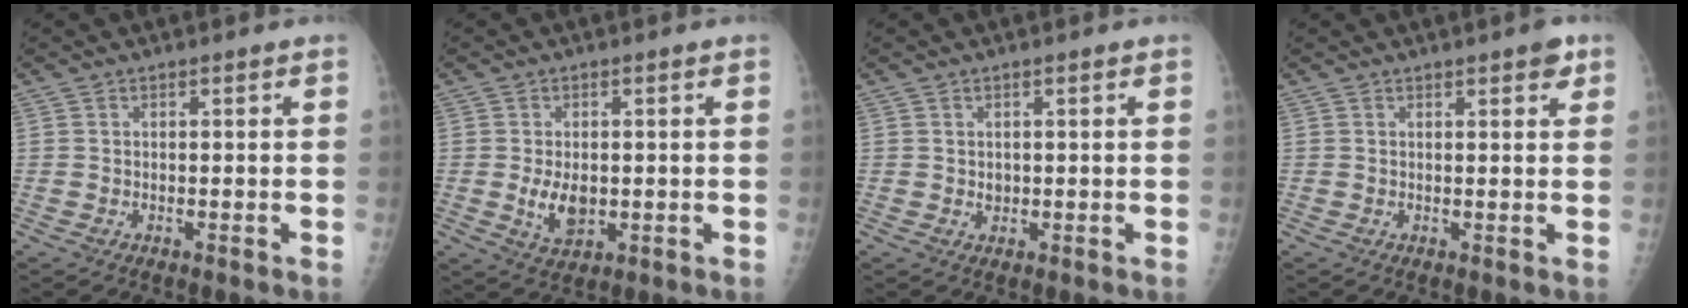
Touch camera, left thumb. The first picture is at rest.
{"total": 5.6, "force": [-0.5, 3.3, 4.5], "torque": [-0.069, -0.008, 0.002]}
{"total": 1.2, "force": [0.3, 0.9, 0.8], "torque": [-0.004, -0.002, 0.009]}
{"total": 2.6, "force": [1.6, 0.7, 1.9], "torque": [-0.017, -0.005, 0.017]}